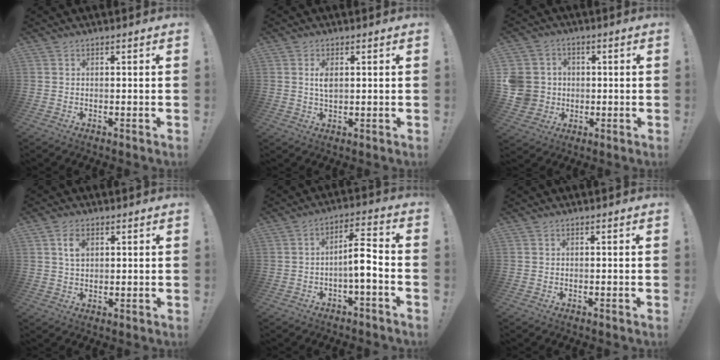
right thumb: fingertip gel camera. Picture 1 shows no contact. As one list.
[{"total": 3.5, "force": [1.0, 1.6, 2.9], "torque": [-0.046, -0.003, 0.013]}, {"total": 9.3, "force": [-0.5, 8.9, 2.7], "torque": [-0.064, 0.009, -0.003]}, {"total": 5.3, "force": [2.1, 3.5, 3.5], "torque": [-0.050, -0.002, 0.036]}, {"total": 8.5, "force": [-2.2, 2.9, 7.7], "torque": [-0.119, 0.017, -0.040]}, {"total": 0.0}]